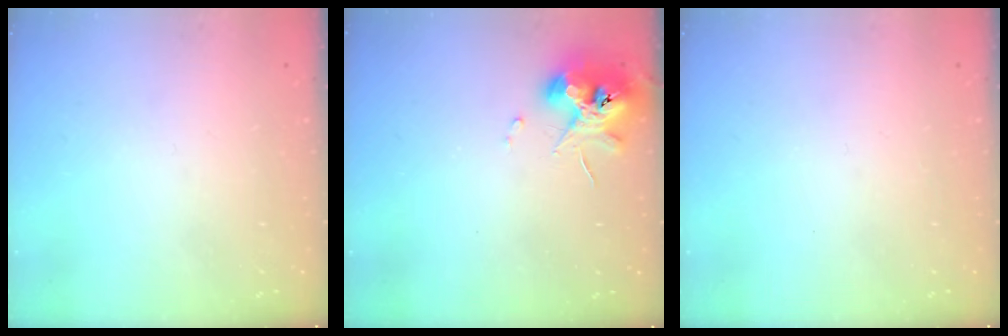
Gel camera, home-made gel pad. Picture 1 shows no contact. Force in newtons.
{"total": 10.3, "press": 10.2, "slide": 1.4}
{"total": 0.0}